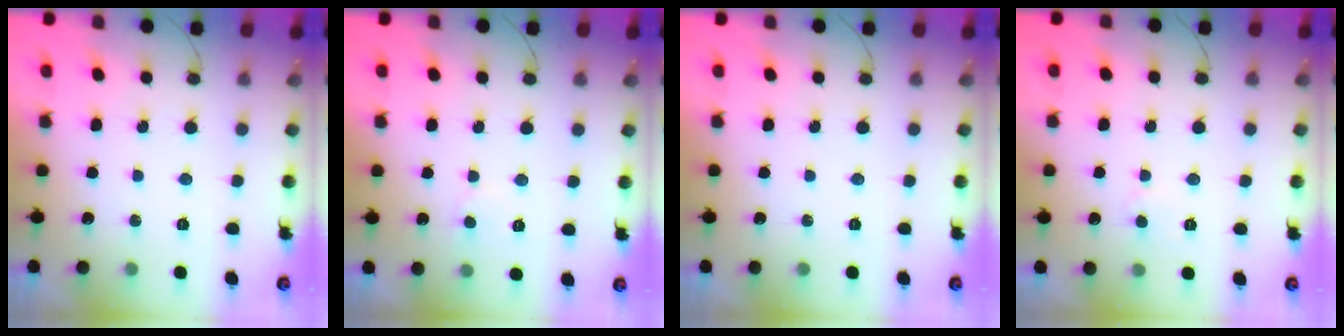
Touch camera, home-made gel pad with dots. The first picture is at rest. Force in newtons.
{"total": 3.6, "press": 3.6, "slide": 0.2}
{"total": 0.0}
{"total": 3.1, "press": 3.1, "slide": 0.3}